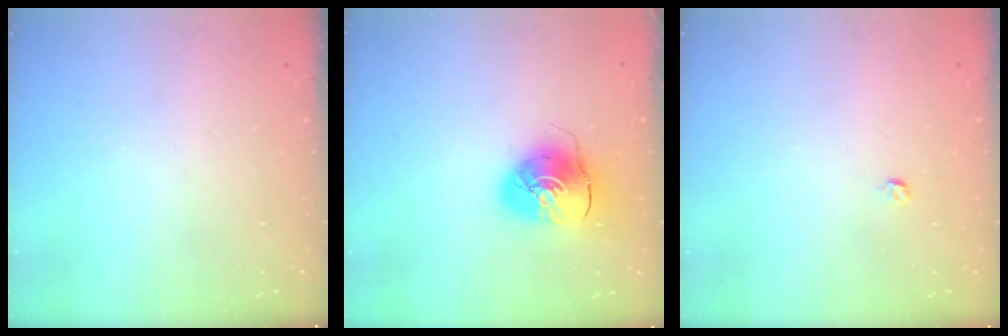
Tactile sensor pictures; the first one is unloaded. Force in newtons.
{"total": 9.4, "press": 9.3, "slide": 1.3}
{"total": 3.0, "press": 2.9, "slide": 0.4}